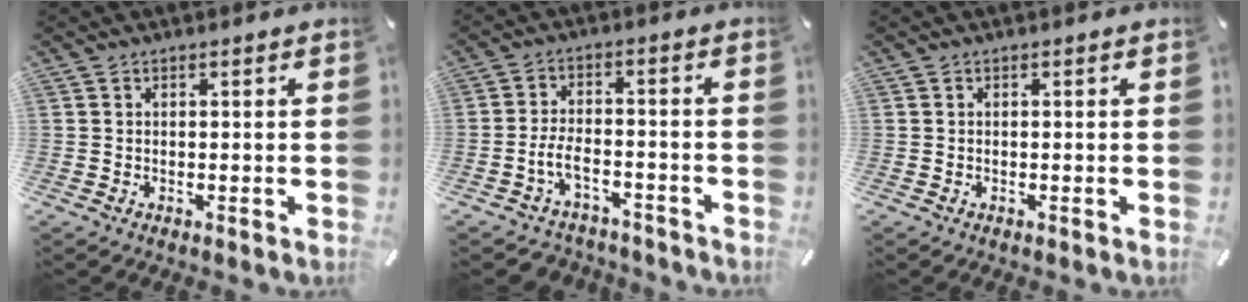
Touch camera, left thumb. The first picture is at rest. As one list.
[{"total": 6.2, "force": [-3.2, 3.7, 3.8], "torque": [-0.084, 0.018, -0.062]}, {"total": 0.0}]